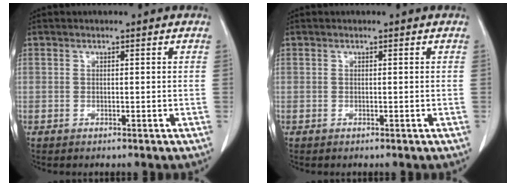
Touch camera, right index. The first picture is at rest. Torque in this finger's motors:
{"motor_torque": [0.00, 0.00, 0.00, 0.00]}